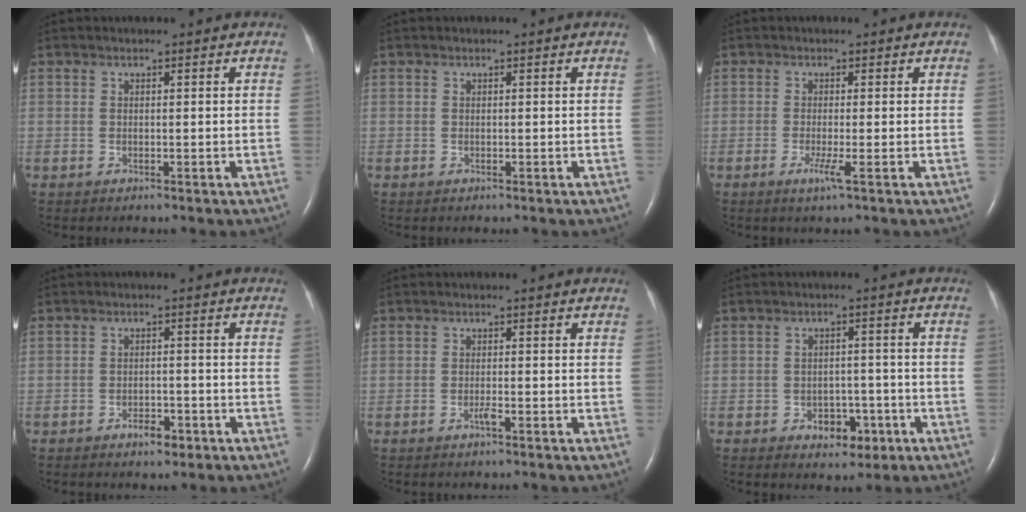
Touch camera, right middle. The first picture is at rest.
{"total": 0.0}
{"total": 2.3, "force": [-1.0, -0.4, 2.0], "torque": [-0.044, -0.008, -0.021]}
{"total": 2.8, "force": [-1.8, 1.3, 1.7], "torque": [-0.026, 0.003, -0.025]}
{"total": 1.1, "force": [-0.7, 0.0, 0.8], "torque": [-0.021, -0.001, -0.012]}
{"total": 4.6, "force": [-2.2, 3.0, 2.7], "torque": [-0.033, 0.011, -0.025]}